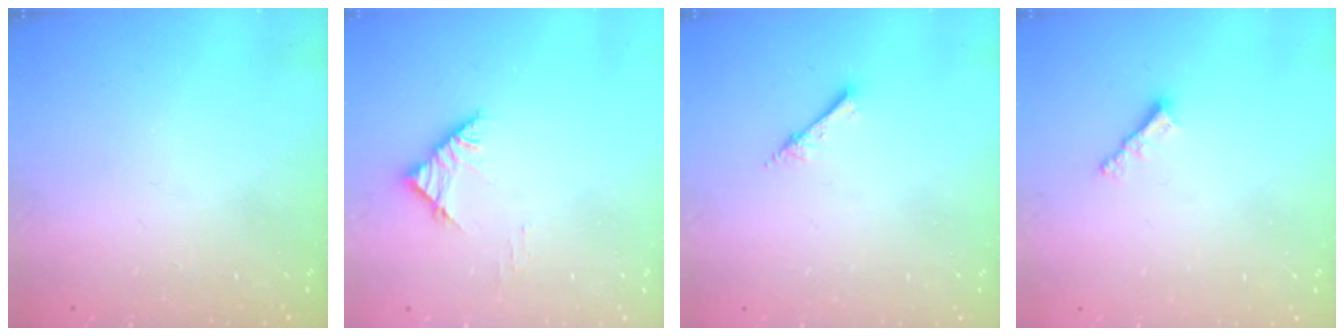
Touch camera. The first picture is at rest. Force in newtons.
{"total": 5.3, "press": 5.3, "slide": 0.2}
{"total": 2.5, "press": 2.5, "slide": 0.2}
{"total": 2.9, "press": 2.9, "slide": 0.3}